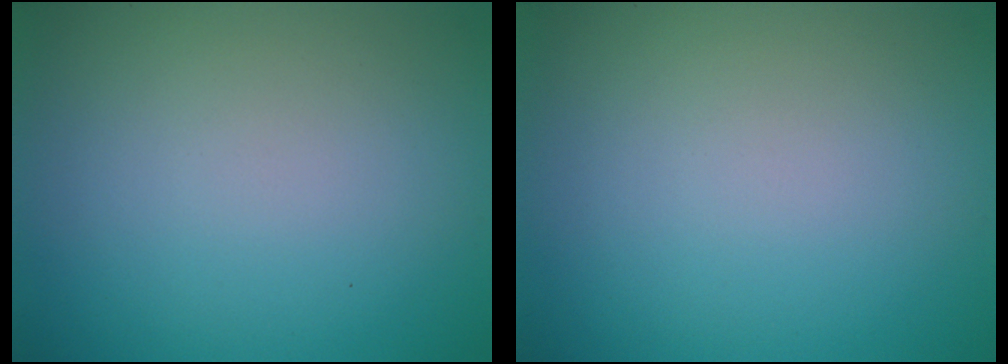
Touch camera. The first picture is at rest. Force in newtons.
{"total": 0.0}